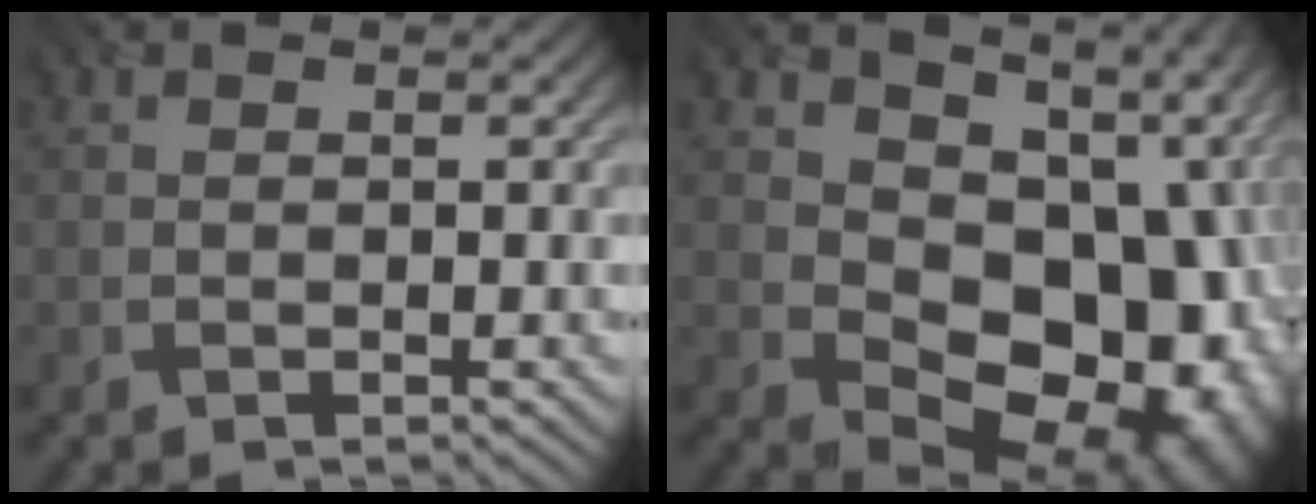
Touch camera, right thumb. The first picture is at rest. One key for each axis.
{"total": 18.8, "fx": -0.3, "fy": 13.8, "fz": 12.8, "tx": -0.123, "ty": -0.029, "tz": 0.004}